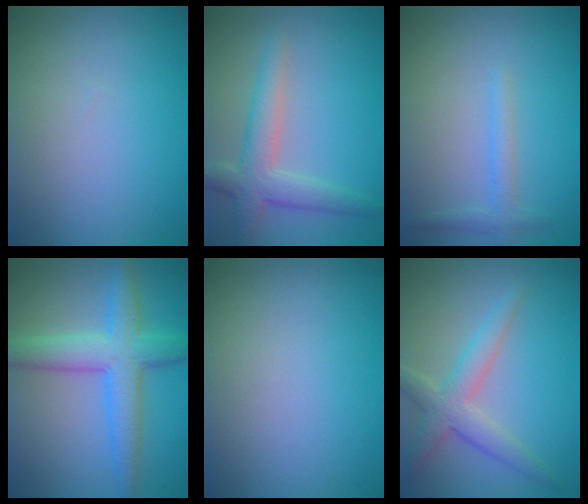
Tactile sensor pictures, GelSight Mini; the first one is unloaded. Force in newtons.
{"total": 3.9, "press": 3.9, "slide": 0.2}
{"total": 1.5, "press": 1.5, "slide": 0.2}
{"total": 5.4, "press": 5.4, "slide": 0.1}
{"total": 0.0}
{"total": 3.4, "press": 3.4, "slide": 0.1}